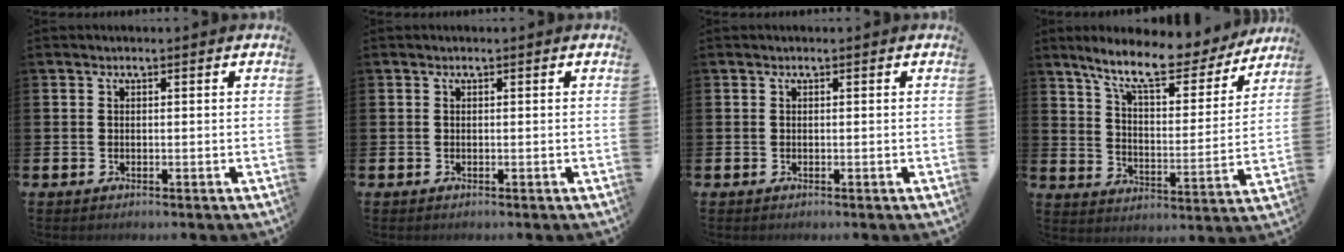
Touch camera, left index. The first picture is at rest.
{"total": 0.0}
{"total": 0.0}
{"total": 11.2, "force": [9.7, 2.7, 5.0], "torque": [-0.123, -0.054, 0.166]}